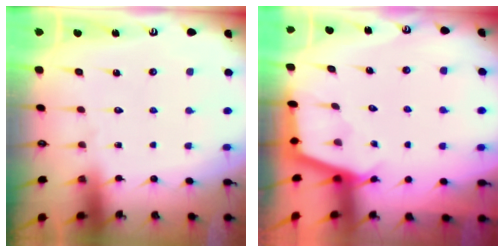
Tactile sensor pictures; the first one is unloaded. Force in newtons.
{"total": 2.5, "press": 2.5, "slide": 0.1}